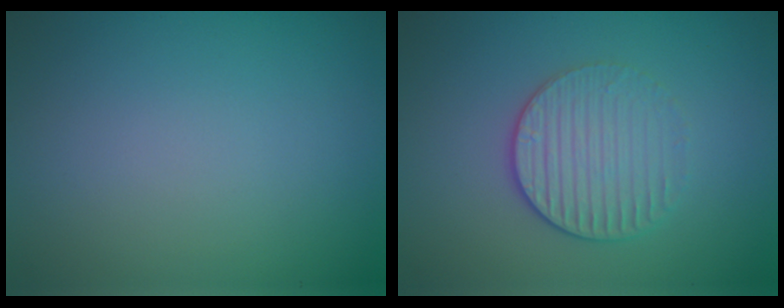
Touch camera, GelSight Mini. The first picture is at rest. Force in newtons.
{"total": 3.1, "press": 2.7, "slide": 1.4}